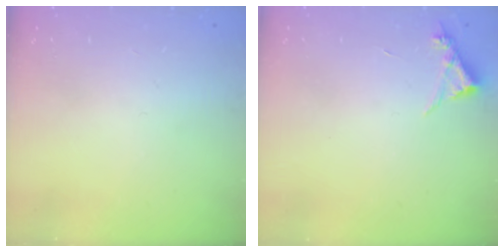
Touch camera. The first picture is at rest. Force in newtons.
{"total": 4.3, "press": 4.2, "slide": 0.4}